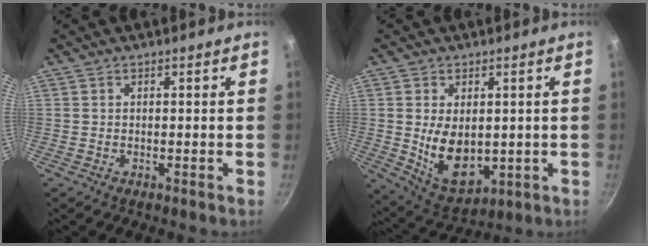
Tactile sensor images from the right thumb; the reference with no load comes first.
{"total": 10.9, "force": [0.2, 7.1, 8.3], "torque": [-0.125, -0.020, 0.029]}